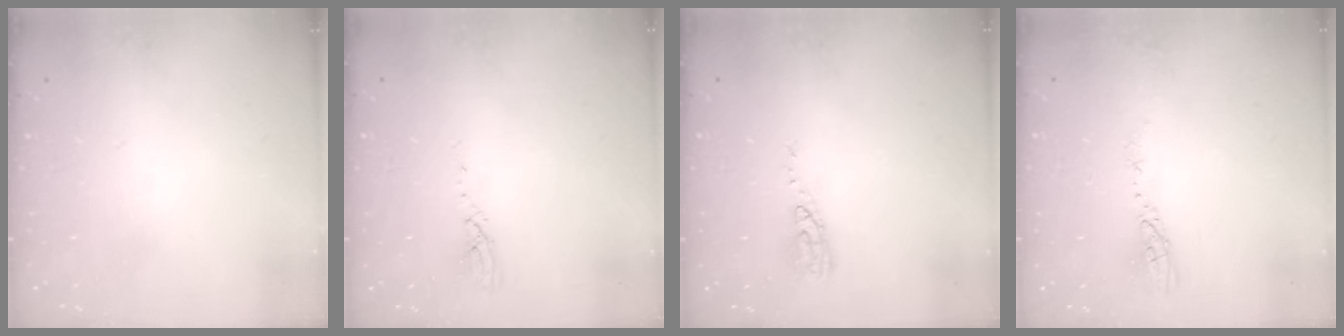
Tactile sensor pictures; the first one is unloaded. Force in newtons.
{"total": 3.1, "press": 3.1, "slide": 0.1}
{"total": 6.5, "press": 6.5, "slide": 0.5}
{"total": 3.3, "press": 3.3, "slide": 0.2}